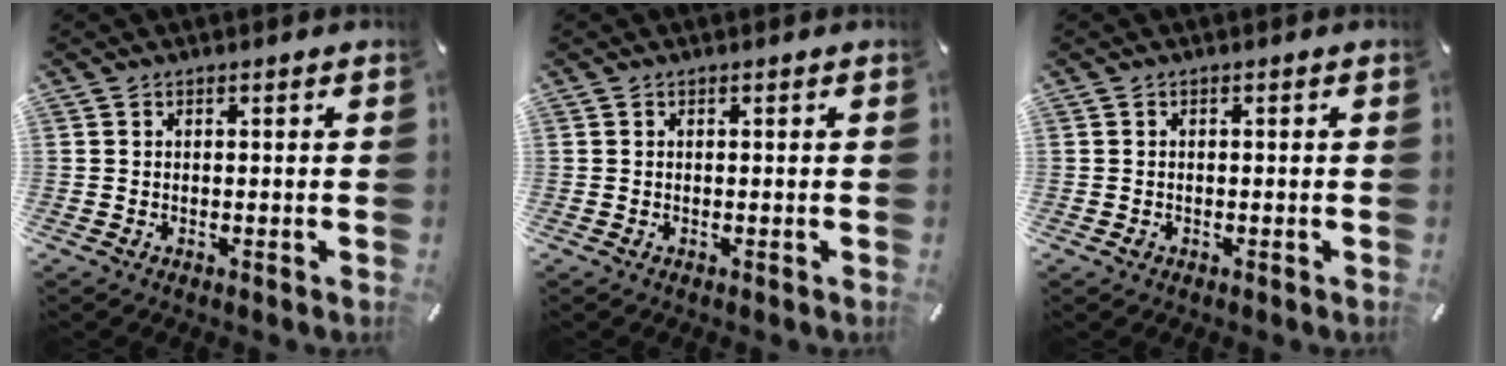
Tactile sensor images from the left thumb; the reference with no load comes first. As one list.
[{"total": 0.0}, {"total": 0.9, "force": [-0.3, 0.7, 0.4], "torque": [-0.008, 0.002, -0.007]}]